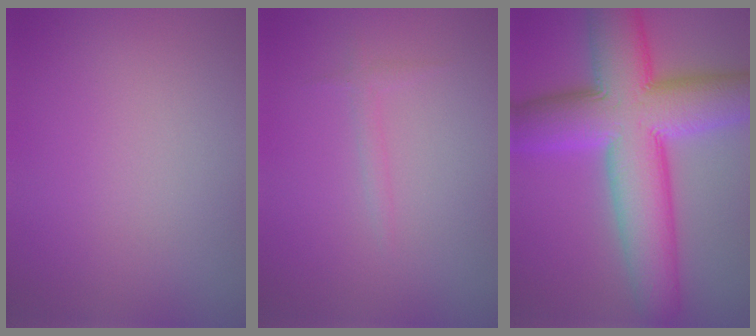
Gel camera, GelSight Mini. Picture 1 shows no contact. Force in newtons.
{"total": 0.8, "press": 0.8, "slide": 0.1}
{"total": 13.0, "press": 13.0, "slide": 0.2}